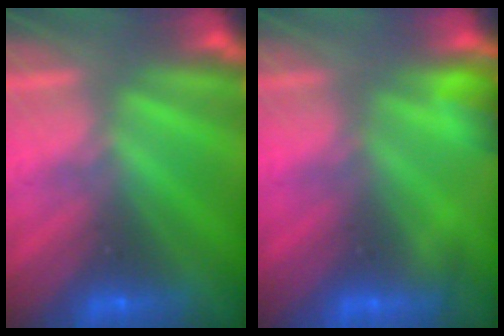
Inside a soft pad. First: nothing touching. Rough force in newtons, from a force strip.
{"total": 5.4}